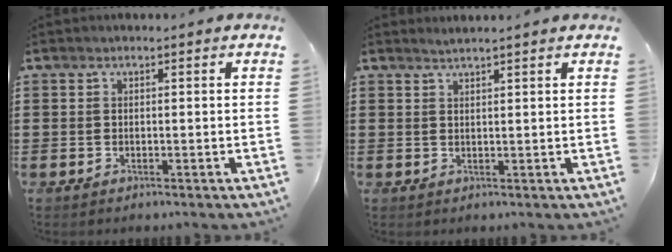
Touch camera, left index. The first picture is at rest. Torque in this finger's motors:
{"motor_torque": [-0.87, 0.90, -0.51, -0.10]}